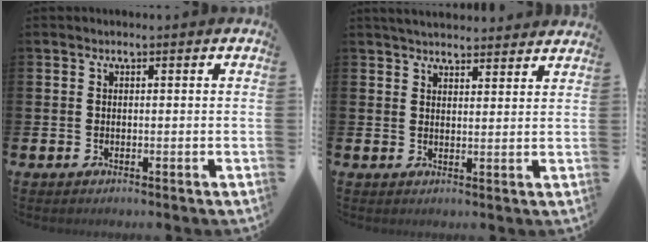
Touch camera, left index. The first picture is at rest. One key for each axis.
{"total": 3.9, "fx": 3.9, "fy": 0.5, "fz": 0.5, "tx": -0.013, "ty": -0.018, "tz": 0.071}